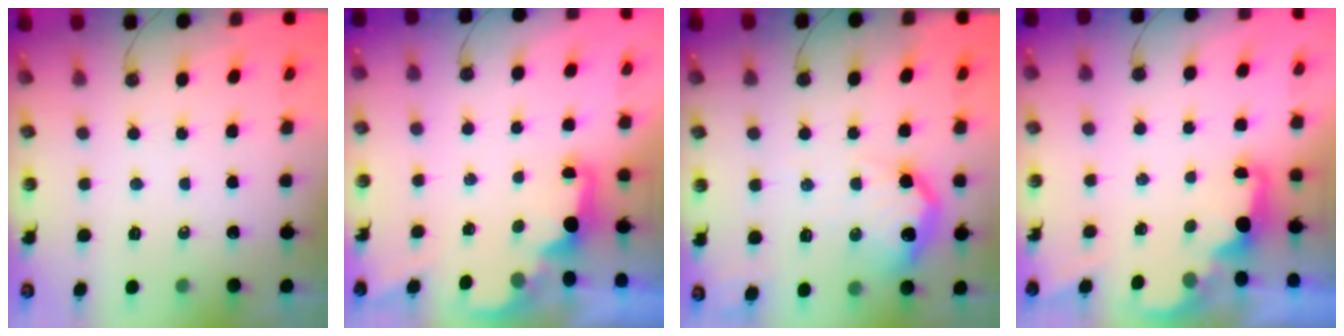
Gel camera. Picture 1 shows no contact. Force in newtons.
{"total": 2.3, "press": 2.2, "slide": 0.7}
{"total": 15.2, "press": 15.2, "slide": 1.0}
{"total": 2.1, "press": 1.9, "slide": 0.8}